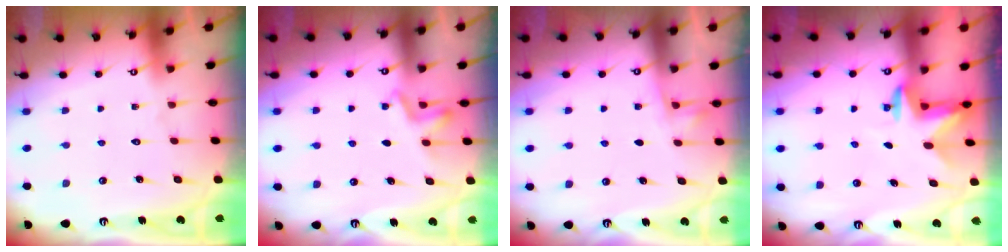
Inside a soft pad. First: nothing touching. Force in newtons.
{"total": 3.3, "press": 2.9, "slide": 1.4}
{"total": 3.0, "press": 3.0, "slide": 0.4}
{"total": 2.6, "press": 2.6, "slide": 0.4}